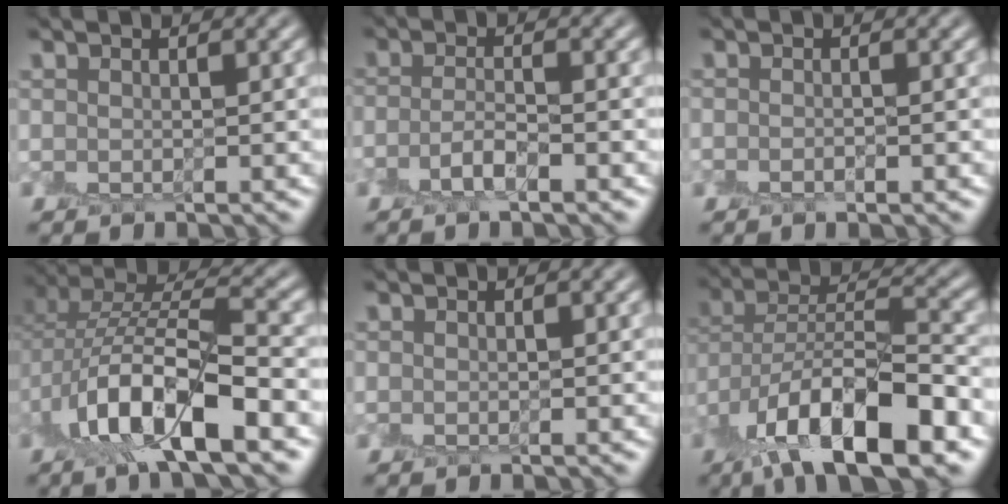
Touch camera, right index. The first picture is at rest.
{"total": 2.2, "force": [-1.7, 0.3, 1.3], "torque": [-0.027, 0.003, -0.040]}
{"total": 0.8, "force": [-0.7, -0.1, 0.2], "torque": [-0.002, -0.002, -0.016]}
{"total": 10.4, "force": [-4.9, 3.8, 8.3], "torque": [-0.159, 0.009, -0.101]}
{"total": 0.0}
{"total": 12.1, "force": [-7.2, 4.0, 8.8], "torque": [-0.148, 0.001, -0.142]}